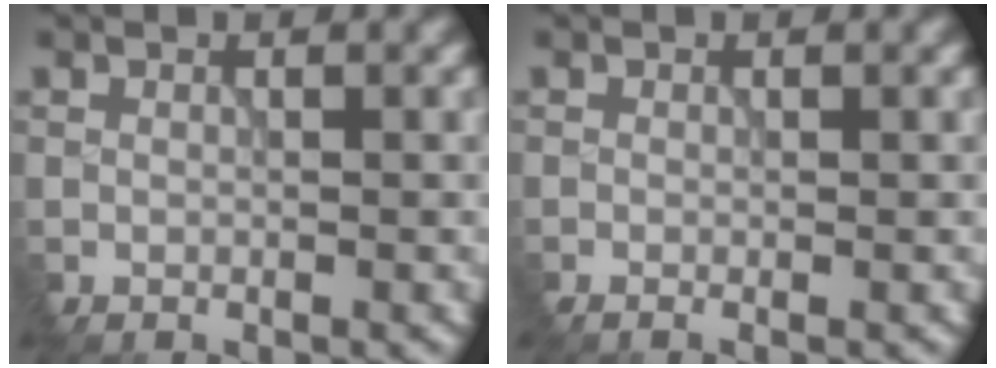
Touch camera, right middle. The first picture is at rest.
{"total": 0.5, "force": [-0.2, -0.4, 0.3], "torque": [0.002, 0.000, -0.007]}